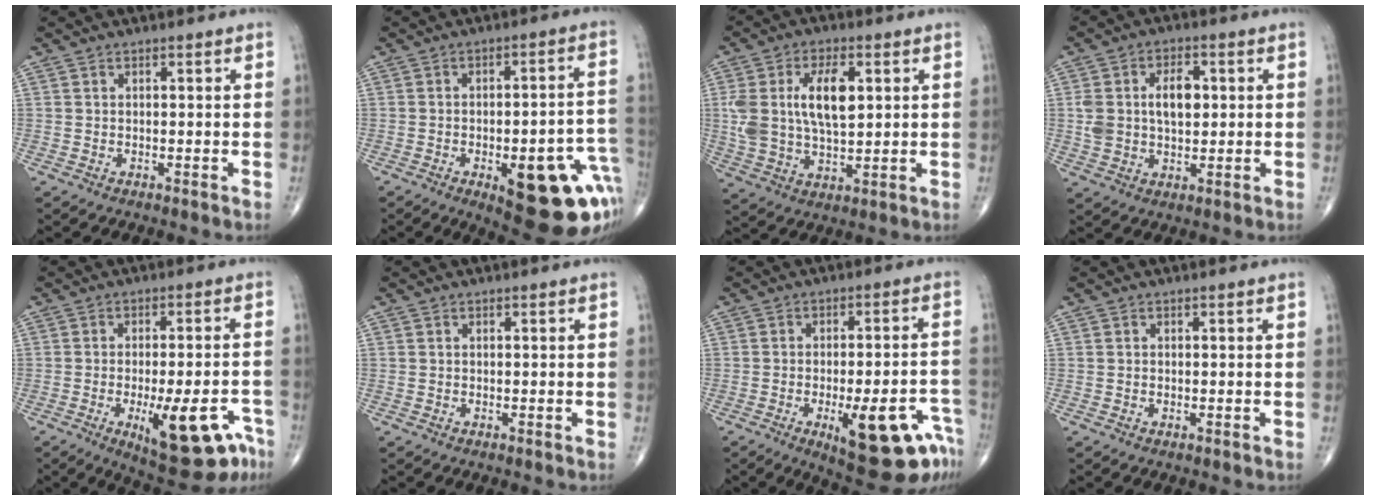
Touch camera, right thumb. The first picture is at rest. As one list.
[{"total": 21.1, "force": [-7.9, 7.7, 18.0], "torque": [-0.152, 0.029, -0.079]}, {"total": 12.7, "force": [2.7, 6.4, 10.6], "torque": [-0.202, 0.002, 0.056]}, {"total": 9.3, "force": [1.4, 5.7, 7.2], "torque": [-0.116, 0.010, 0.029]}, {"total": 15.5, "force": [-7.2, 5.3, 12.6], "torque": [-0.131, 0.023, -0.085]}, {"total": 0.0}, {"total": 16.5, "force": [-7.8, 5.1, 13.6], "torque": [-0.125, 0.029, -0.091]}, {"total": 0.0}]